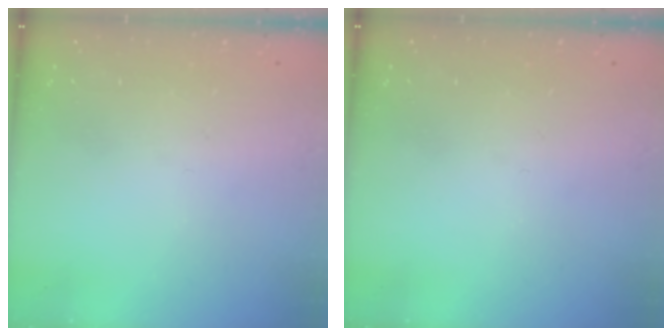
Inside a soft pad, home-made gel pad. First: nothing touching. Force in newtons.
{"total": 0.0}